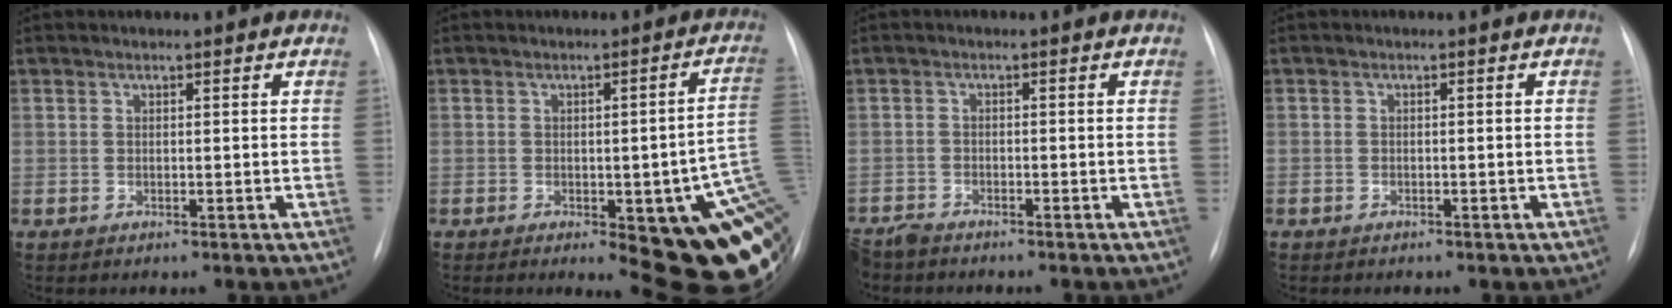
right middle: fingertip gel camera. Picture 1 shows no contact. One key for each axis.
{"total": 23.4, "fx": -6.0, "fy": 6.1, "fz": 21.8, "tx": -0.159, "ty": 0.009, "tz": -0.060}
{"total": 3.6, "fx": -3.5, "fy": 0.9, "fz": 0.6, "tx": -0.008, "ty": -0.011, "tz": -0.064}
{"total": 1.8, "fx": -1.3, "fy": 1.1, "fz": 0.6, "tx": -0.013, "ty": 0.003, "tz": -0.013}